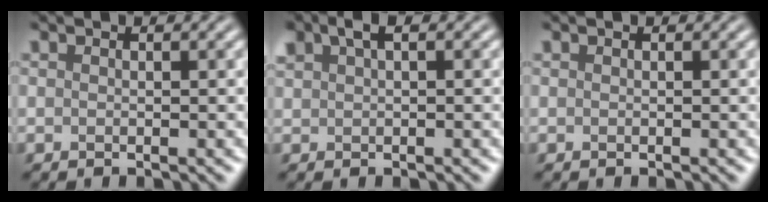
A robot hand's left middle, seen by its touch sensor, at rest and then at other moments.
{"total": 2.1, "force": [1.3, 0.9, 1.4], "torque": [-0.030, 0.009, 0.026]}
{"total": 0.0}